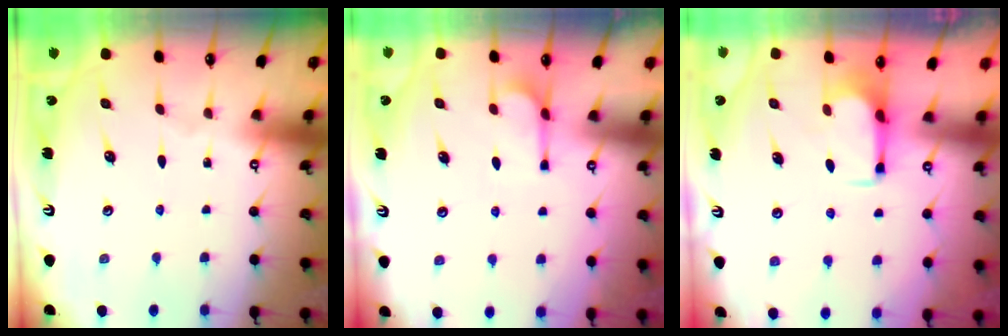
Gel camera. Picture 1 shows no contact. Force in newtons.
{"total": 1.4, "press": 0.8, "slide": 1.2}
{"total": 2.8, "press": 2.7, "slide": 0.7}